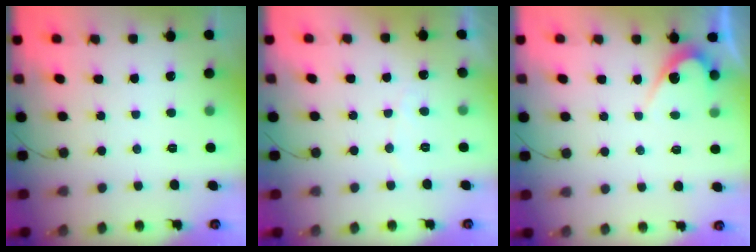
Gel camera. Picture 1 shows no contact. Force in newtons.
{"total": 3.7, "press": 3.7, "slide": 0.2}
{"total": 5.3, "press": 5.3, "slide": 0.2}